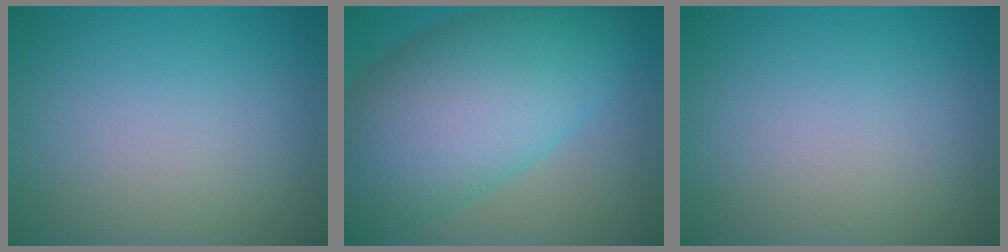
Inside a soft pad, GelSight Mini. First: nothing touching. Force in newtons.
{"total": 12.4, "press": 12.4, "slide": 0.4}
{"total": 0.0}